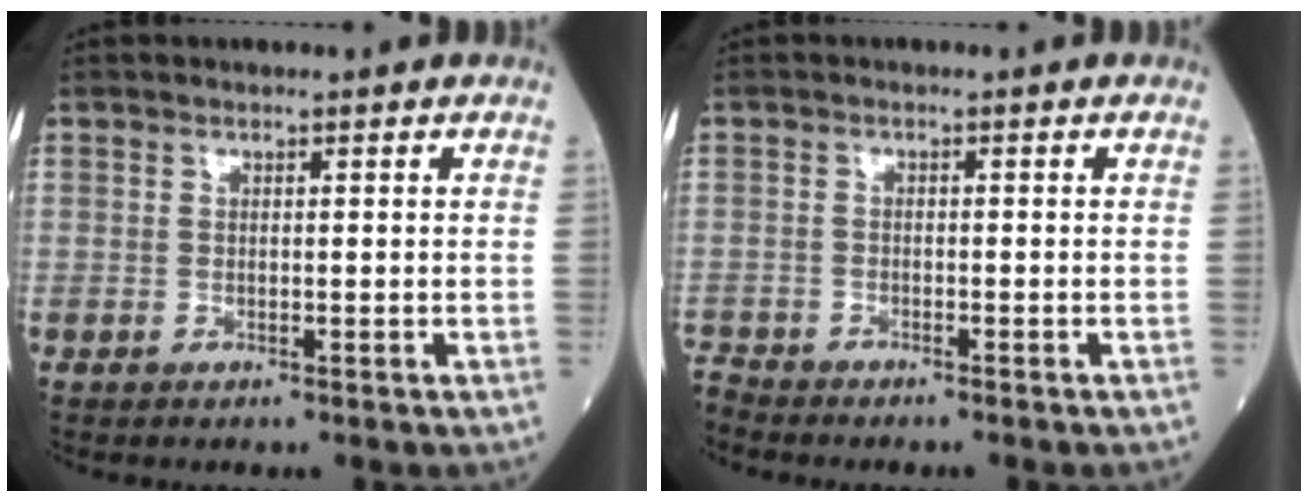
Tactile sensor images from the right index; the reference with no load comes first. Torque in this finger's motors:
{"motor_torque": [-0.10, -0.13, -0.03, -0.01]}